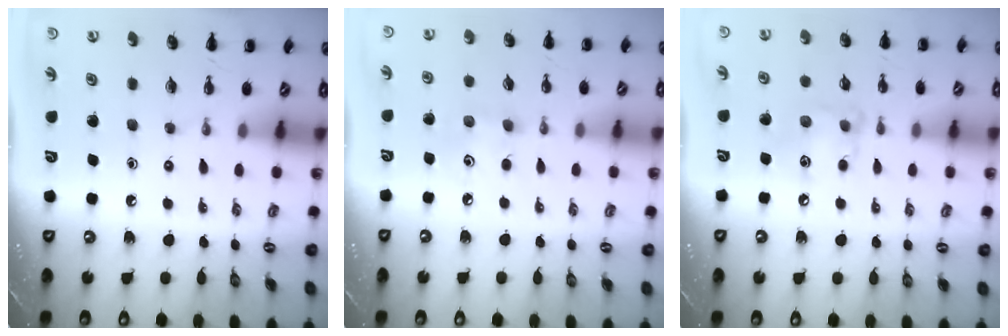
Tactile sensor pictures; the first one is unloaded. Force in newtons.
{"total": 5.0, "press": 4.9, "slide": 1.0}
{"total": 8.3, "press": 8.2, "slide": 0.4}